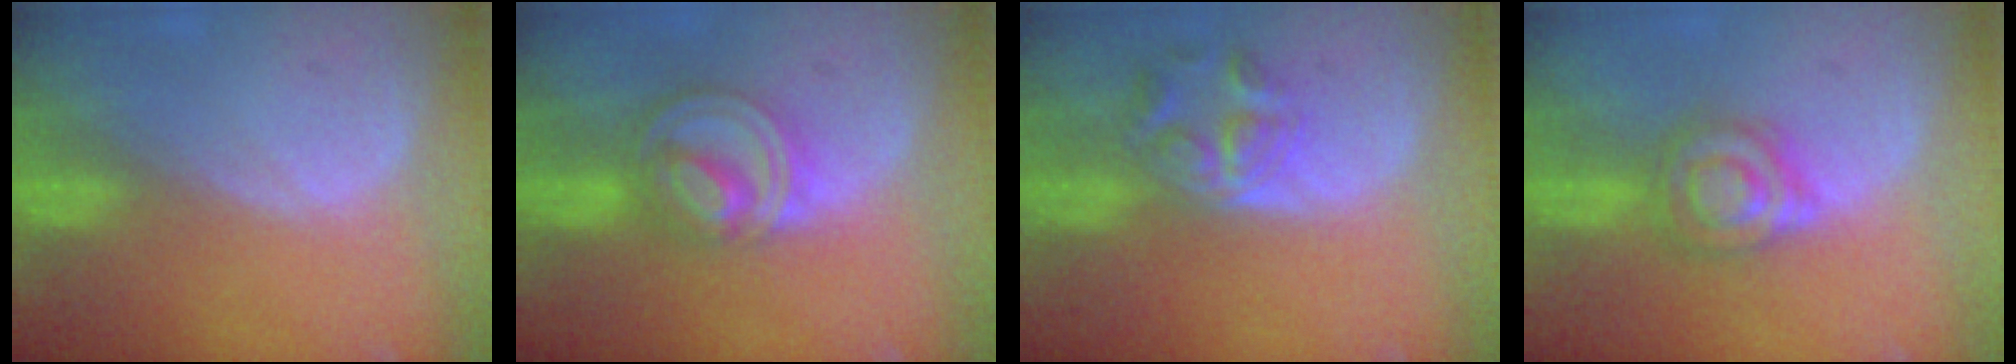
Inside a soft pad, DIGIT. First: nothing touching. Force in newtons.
{"total": 7.9, "press": 6.9, "slide": 3.9}
{"total": 5.7, "press": 5.1, "slide": 2.4}
{"total": 6.3, "press": 6.3, "slide": 0.0}